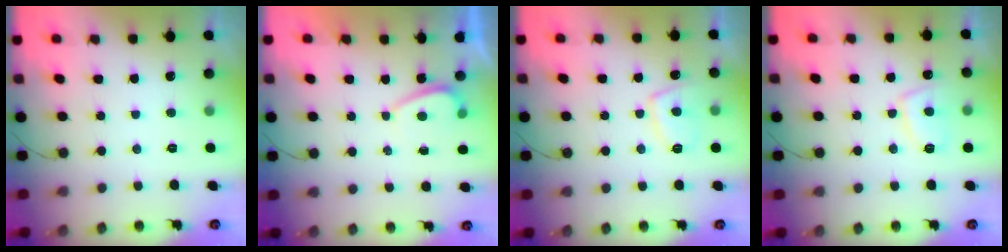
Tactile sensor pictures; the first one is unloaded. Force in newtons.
{"total": 1.1, "press": 0.9, "slide": 0.6}
{"total": 7.3, "press": 7.2, "slide": 1.2}
{"total": 6.7, "press": 6.6, "slide": 1.1}